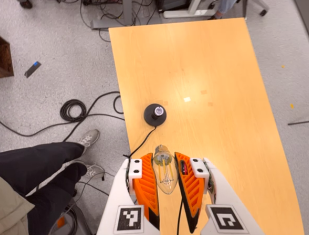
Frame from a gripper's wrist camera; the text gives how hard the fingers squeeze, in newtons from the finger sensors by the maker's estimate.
{"total": 21.3, "left": 24.0, "right": 18.5}